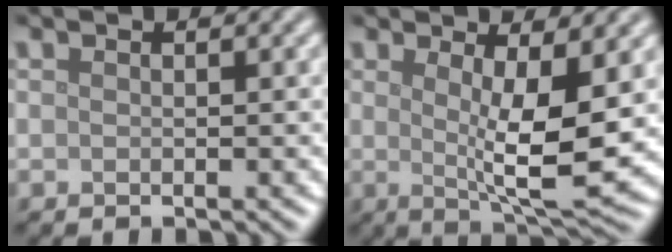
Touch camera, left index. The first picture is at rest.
{"total": 6.8, "force": [0.7, 1.5, 6.6], "torque": [-0.104, -0.017, 0.017]}